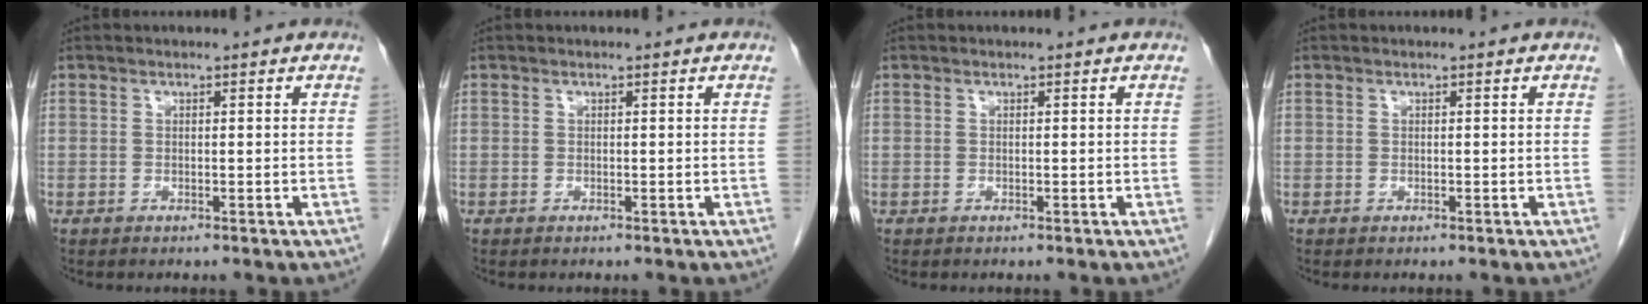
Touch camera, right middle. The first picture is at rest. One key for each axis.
{"total": 0.0}
{"total": 0.0}
{"total": 0.0}